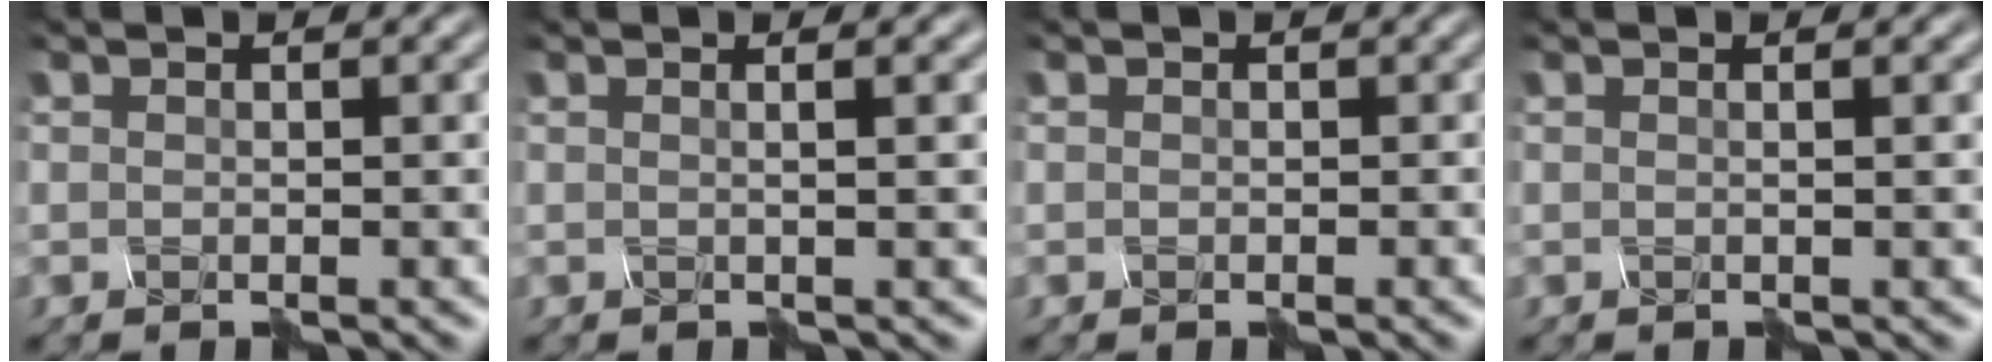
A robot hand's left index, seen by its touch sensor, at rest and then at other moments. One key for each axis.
{"total": 2.9, "fx": 0.9, "fy": 1.3, "fz": 2.4, "tx": -0.023, "ty": 0.035, "tz": -0.010}
{"total": 0.8, "fx": -0.2, "fy": -0.4, "fz": -0.6, "tx": -0.004, "ty": 0.000, "tz": 0.009}
{"total": 1.8, "fx": 0.5, "fy": 0.9, "fz": 1.5, "tx": -0.011, "ty": 0.025, "tz": -0.012}